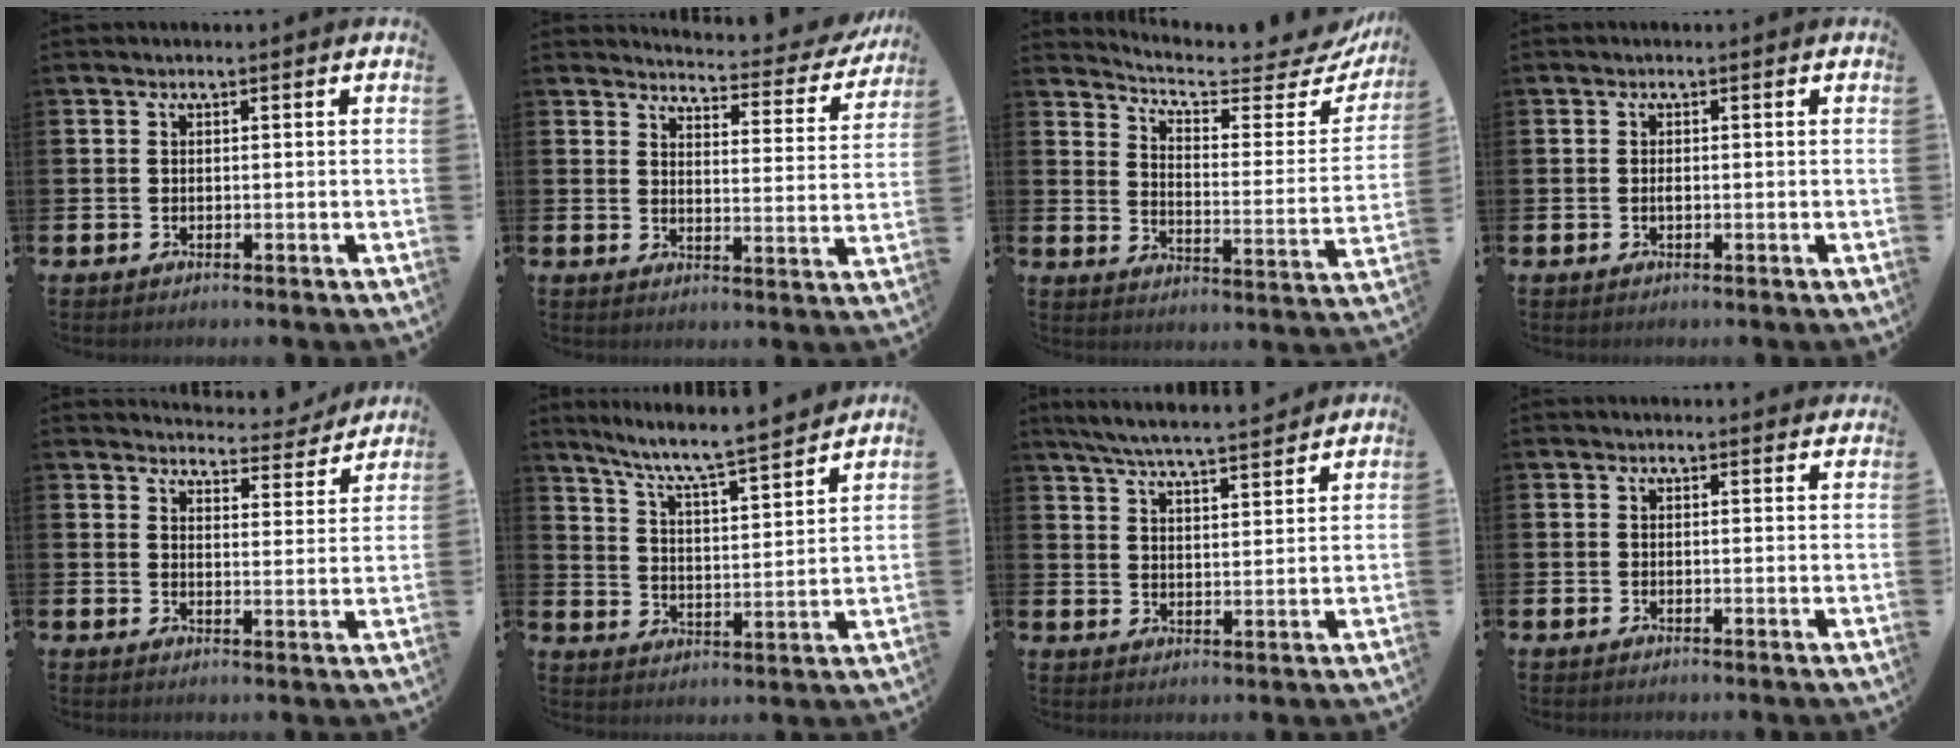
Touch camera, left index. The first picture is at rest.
{"total": 3.6, "force": [3.4, 0.7, 0.8], "torque": [-0.020, -0.035, 0.051]}
{"total": 6.5, "force": [5.9, 1.4, 2.5], "torque": [-0.064, -0.050, 0.094]}
{"total": 0.6, "force": [-0.1, 0.2, 0.6], "torque": [-0.013, 0.001, -0.003]}
{"total": 4.2, "force": [4.1, 0.7, 0.3], "torque": [-0.009, -0.035, 0.067]}
{"total": 7.5, "force": [7.0, 0.1, 2.8], "torque": [-0.086, -0.059, 0.116]}
{"total": 6.2, "force": [5.9, 0.2, 1.7], "torque": [-0.055, -0.034, 0.106]}
{"total": 0.7, "force": [0.7, 0.1, 0.1], "torque": [0.008, -0.003, 0.012]}